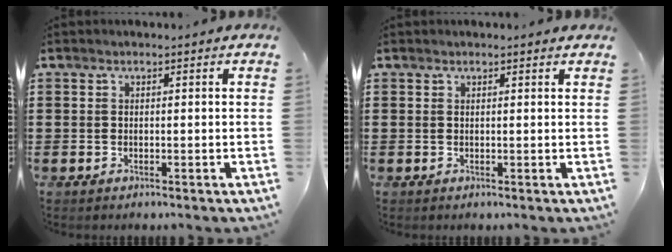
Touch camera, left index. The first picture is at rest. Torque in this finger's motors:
{"motor_torque": [2.14, 0.00, 0.29, 0.04]}